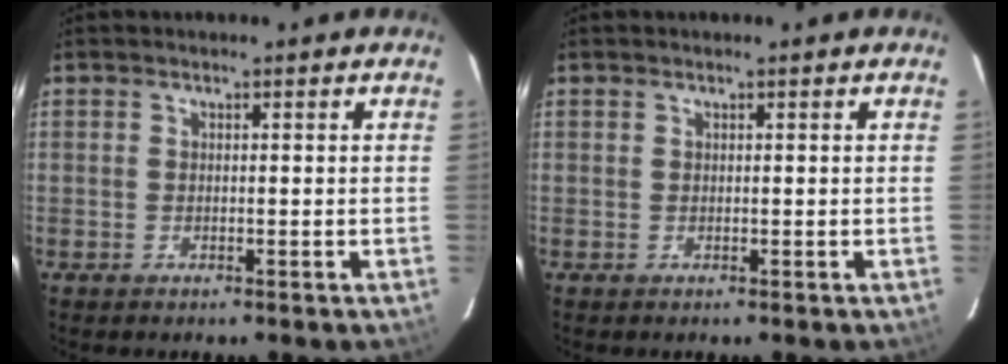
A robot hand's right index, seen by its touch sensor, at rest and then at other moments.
{"total": 0.0}